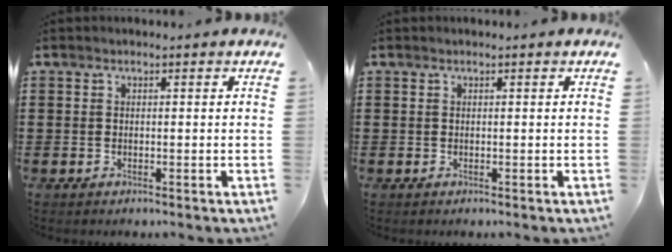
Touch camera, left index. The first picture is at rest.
{"total": 0.0}